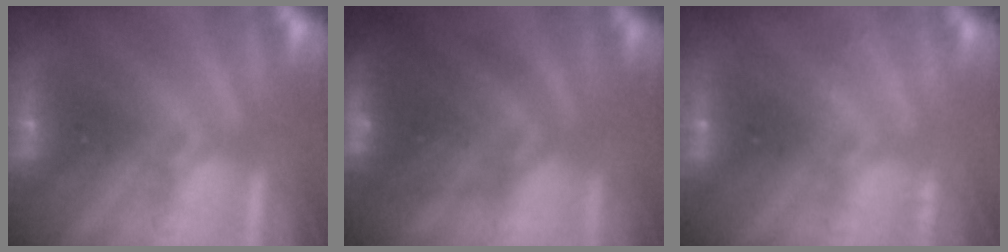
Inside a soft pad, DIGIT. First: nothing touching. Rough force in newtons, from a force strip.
{"total": 7.4}
{"total": 2.0}